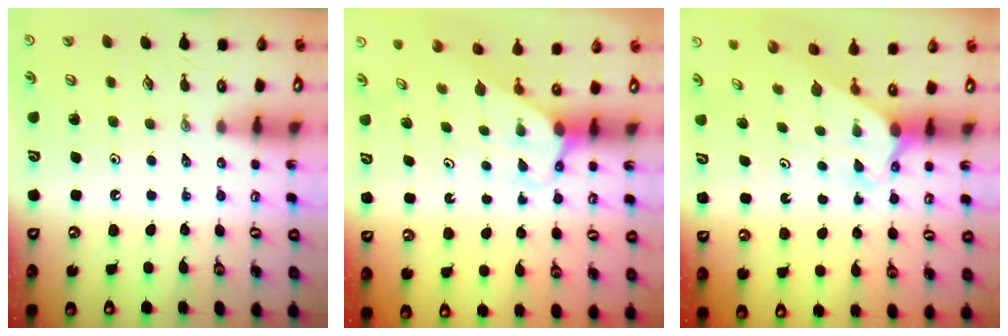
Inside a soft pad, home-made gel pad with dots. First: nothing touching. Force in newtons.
{"total": 2.7, "press": 2.7, "slide": 0.2}
{"total": 2.2, "press": 2.2, "slide": 0.2}